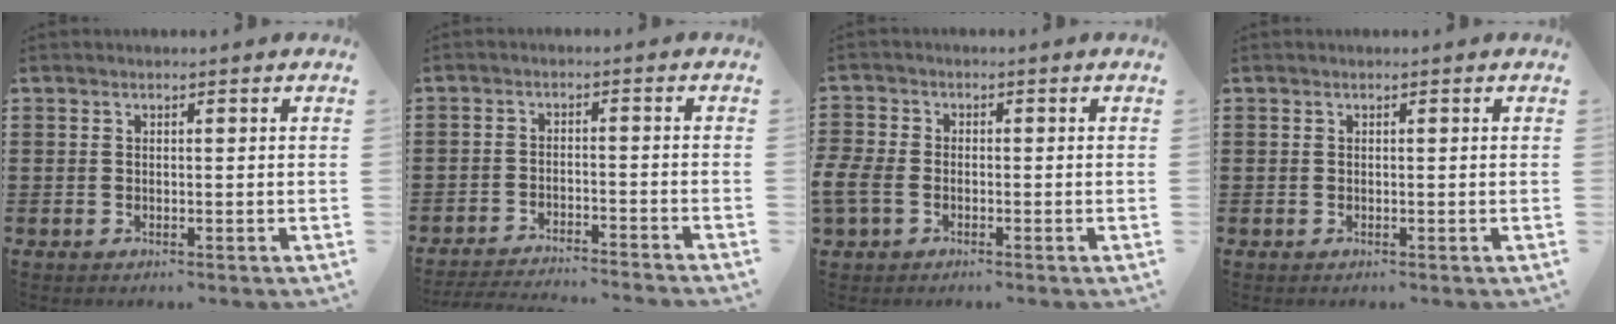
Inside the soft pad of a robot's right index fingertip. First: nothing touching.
{"total": 3.5, "force": [-3.5, -0.4, 0.3], "torque": [-0.008, -0.007, -0.073]}
{"total": 3.5, "force": [-1.9, 2.1, 2.1], "torque": [-0.071, -0.006, -0.045]}
{"total": 0.0}